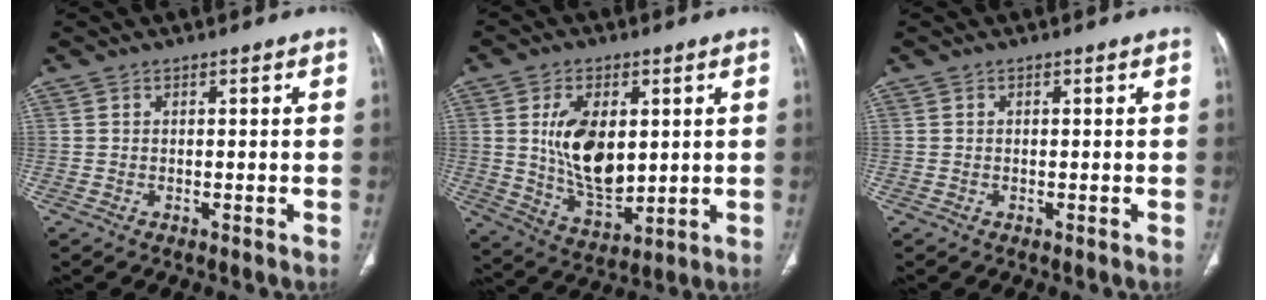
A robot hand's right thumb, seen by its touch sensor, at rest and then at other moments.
{"total": 13.6, "force": [2.1, 7.7, 11.0], "torque": [-0.176, -0.018, 0.050]}
{"total": 0.0}